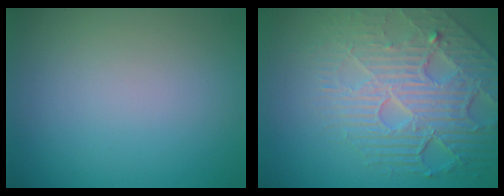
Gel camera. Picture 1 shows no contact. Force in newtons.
{"total": 6.7, "press": 5.3, "slide": 4.1}